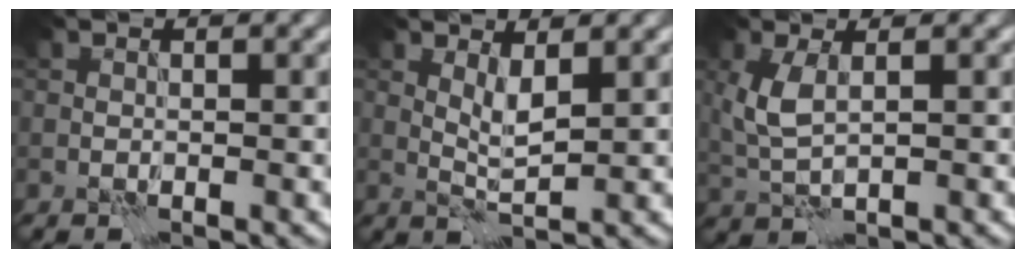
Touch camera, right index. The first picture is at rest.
{"total": 2.2, "force": [1.1, 0.3, 1.8], "torque": [-0.039, -0.003, 0.022]}
{"total": 3.5, "force": [0.8, 1.5, 3.1], "torque": [-0.078, 0.003, 0.017]}